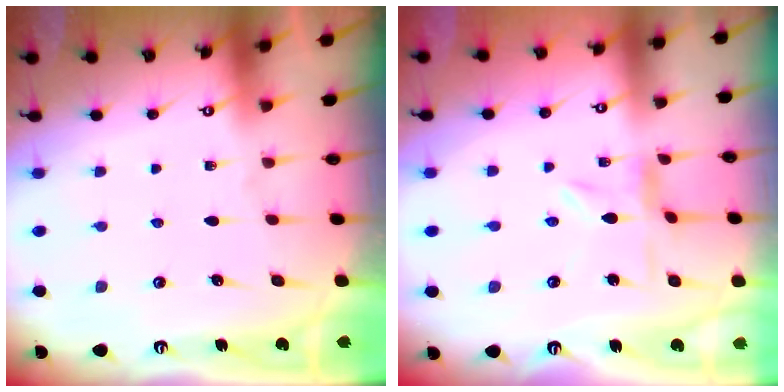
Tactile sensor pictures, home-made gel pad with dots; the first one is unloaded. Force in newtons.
{"total": 1.3, "press": 1.2, "slide": 0.4}